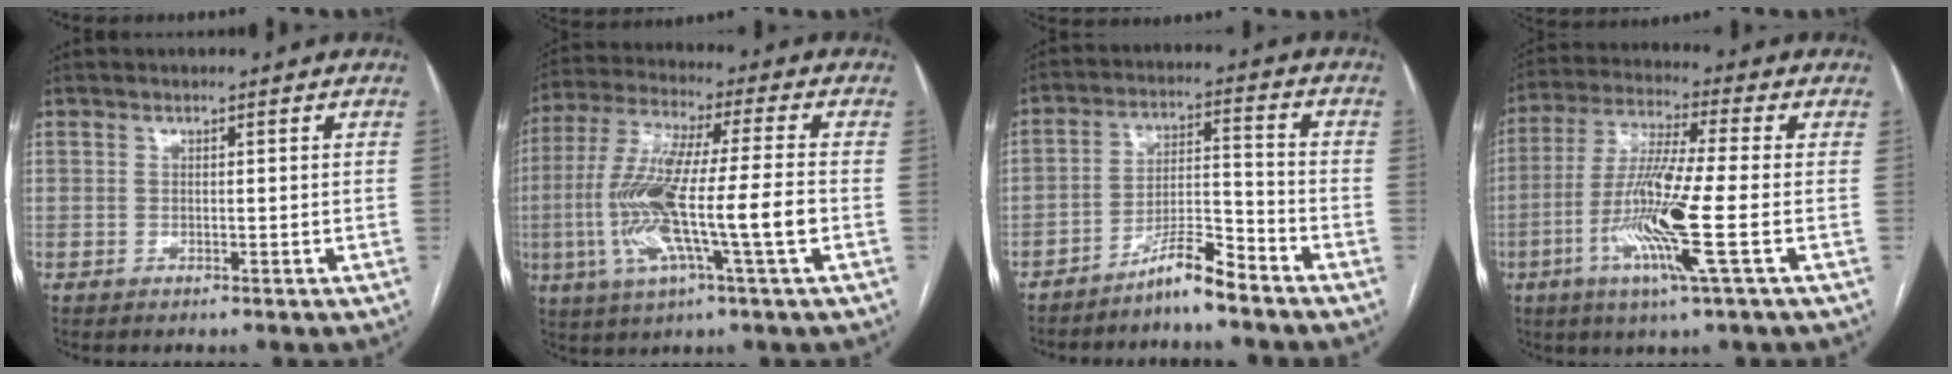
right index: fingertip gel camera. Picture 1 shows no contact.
{"total": 15.8, "force": [-3.2, 0.7, 15.5], "torque": [-0.313, -0.004, -0.063]}
{"total": 6.4, "force": [-5.4, 0.5, 3.4], "torque": [-0.056, 0.005, -0.101]}
{"total": 13.3, "force": [-3.6, -0.6, 12.8], "torque": [-0.261, -0.017, -0.076]}